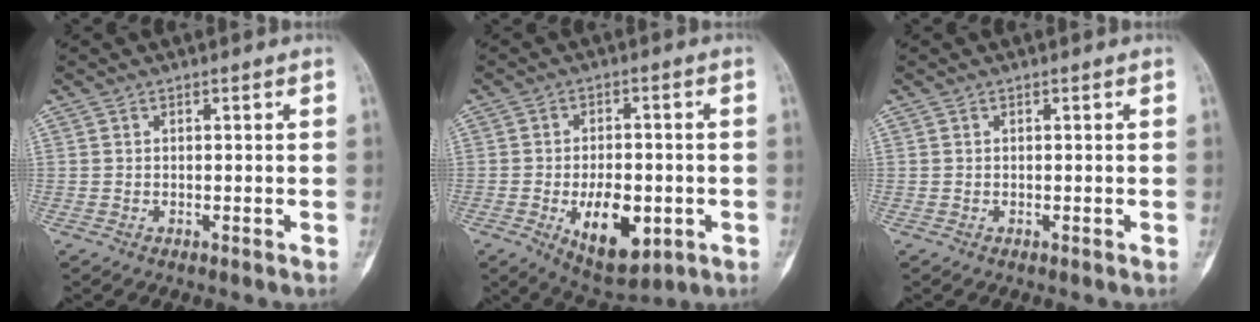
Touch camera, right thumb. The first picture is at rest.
{"total": 11.8, "force": [-3.3, 6.2, 9.5], "torque": [-0.124, 0.003, -0.036]}
{"total": 0.0}